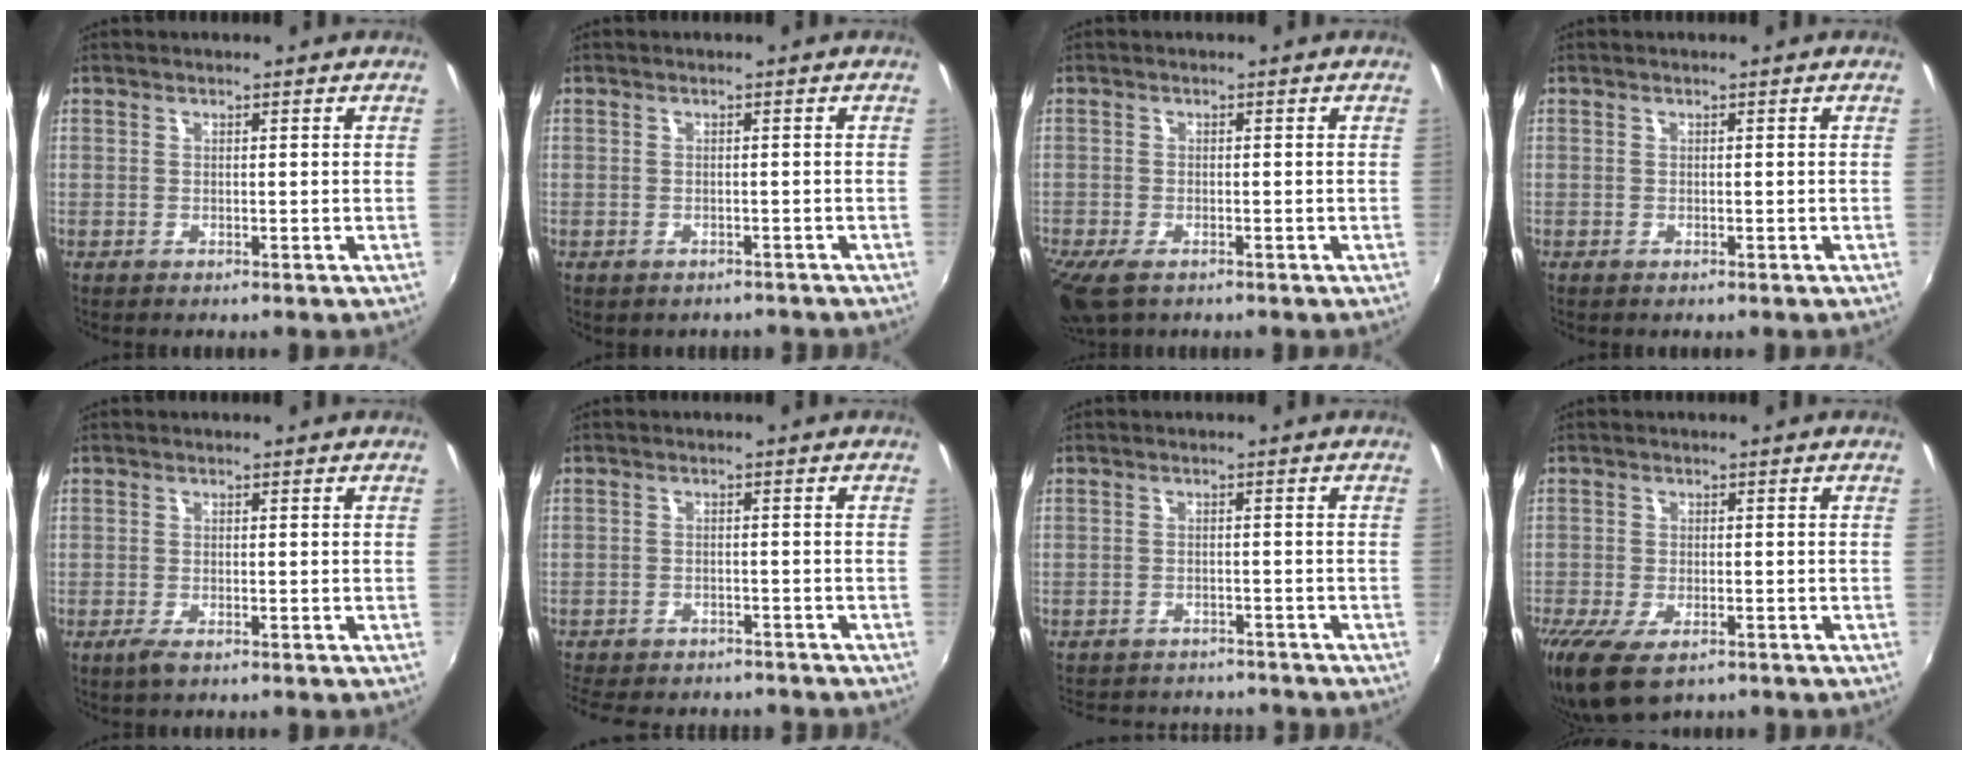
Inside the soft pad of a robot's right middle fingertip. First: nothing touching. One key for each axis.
{"total": 2.7, "fx": -2.2, "fy": 1.4, "fz": 0.8, "tx": -0.019, "ty": -0.011, "tz": -0.027}
{"total": 5.3, "fx": -3.6, "fy": 2.2, "fz": 3.3, "tx": -0.080, "ty": -0.024, "tz": -0.067}
{"total": 0.0}
{"total": 2.0, "fx": -1.2, "fy": 0.4, "fz": 1.5, "tx": -0.031, "ty": -0.008, "tz": -0.023}
{"total": 12.1, "fx": -10.4, "fy": 4.3, "fz": 4.4, "tx": -0.112, "ty": -0.020, "tz": -0.152}
{"total": 10.9, "fx": -9.8, "fy": 3.6, "fz": 3.3, "tx": -0.081, "ty": -0.011, "tz": -0.135}
{"total": 7.7, "fx": -4.9, "fy": 3.4, "fz": 5.0, "tx": -0.114, "ty": -0.032, "tz": -0.083}